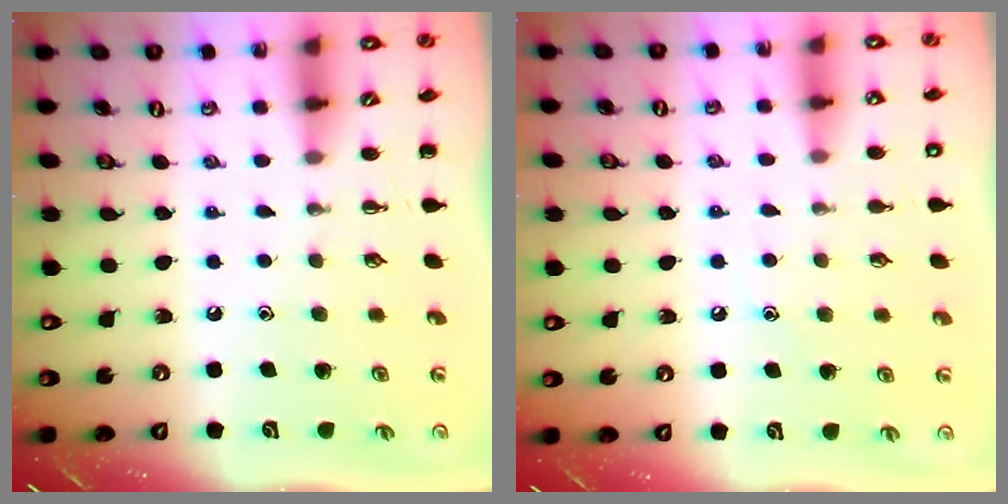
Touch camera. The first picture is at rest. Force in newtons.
{"total": 6.1, "press": 5.9, "slide": 1.6}